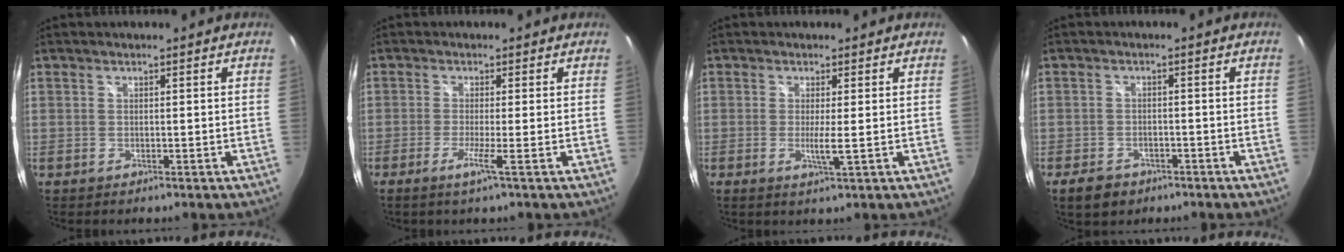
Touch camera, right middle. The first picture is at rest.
{"total": 3.0, "force": [-1.4, -1.2, 2.4], "torque": [-0.057, -0.008, -0.031]}
{"total": 2.8, "force": [-0.2, -0.5, 2.8], "torque": [-0.051, -0.007, -0.004]}
{"total": 5.1, "force": [-3.3, 3.2, 2.1], "torque": [-0.059, -0.002, -0.049]}